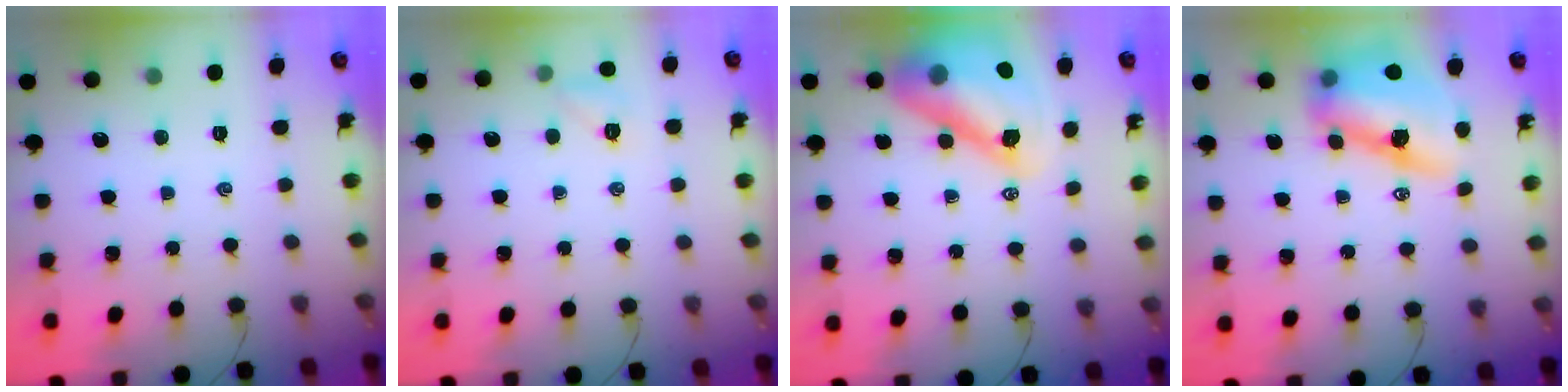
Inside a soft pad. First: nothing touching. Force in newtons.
{"total": 5.3, "press": 5.1, "slide": 1.3}
{"total": 18.0, "press": 17.2, "slide": 5.2}
{"total": 12.9, "press": 12.4, "slide": 3.6}